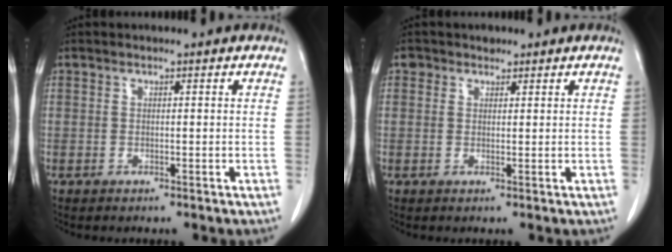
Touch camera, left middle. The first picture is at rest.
{"total": 1.7, "force": [1.1, 1.3, 0.1], "torque": [0.004, 0.001, 0.012]}